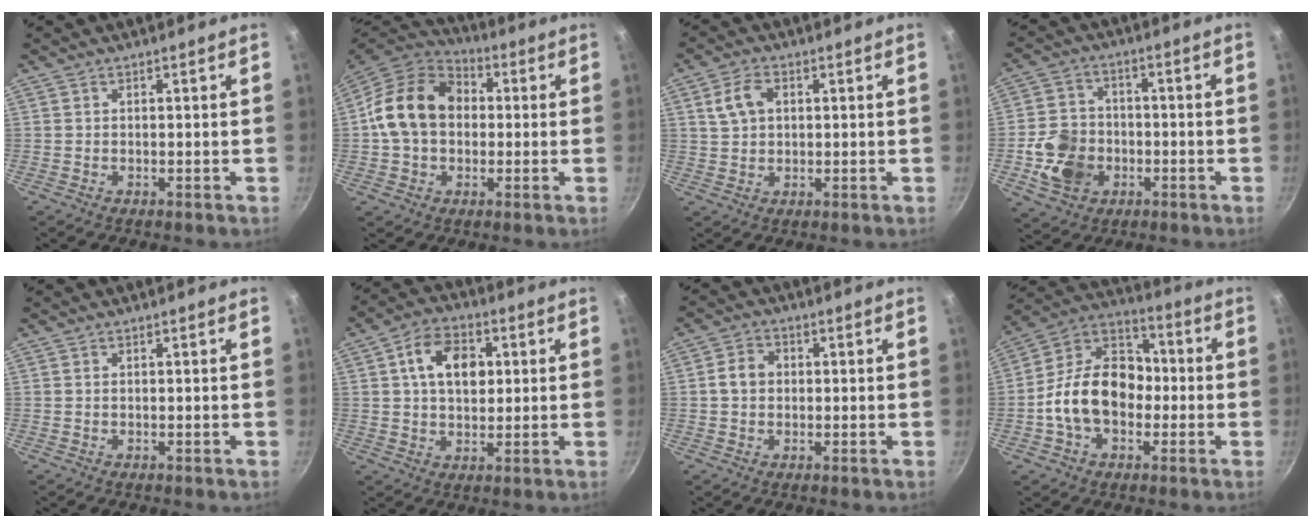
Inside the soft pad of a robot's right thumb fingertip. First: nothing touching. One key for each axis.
{"total": 16.0, "fx": 1.1, "fy": 12.2, "fz": 10.2, "tx": -0.151, "ty": 0.034, "tz": 0.005}
{"total": 5.8, "fx": 1.6, "fy": 4.0, "fz": 3.8, "tx": -0.062, "ty": 0.006, "tz": 0.028}
{"total": 11.1, "fx": -2.8, "fy": 9.1, "fz": 5.8, "tx": -0.088, "ty": 0.020, "tz": -0.050}
{"total": 0.0}
{"total": 10.7, "fx": 2.4, "fy": 7.3, "fz": 7.5, "tx": -0.103, "ty": 0.007, "tz": 0.030}
{"total": 4.4, "fx": 0.2, "fy": 3.7, "fz": 2.5, "tx": -0.031, "ty": 0.013, "tz": -0.005}
{"total": 17.1, "fx": -2.4, "fy": 12.3, "fz": 11.6, "tx": -0.161, "ty": 0.047, "tz": -0.061}